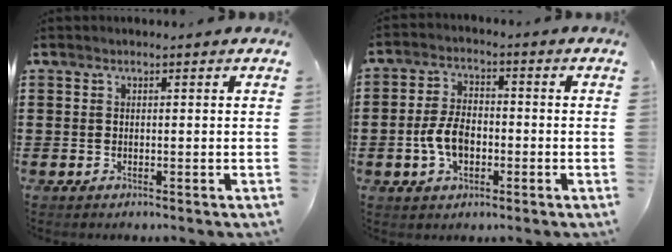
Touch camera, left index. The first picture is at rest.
{"total": 6.3, "force": [-1.6, 3.7, 4.8], "torque": [-0.111, 0.002, -0.035]}